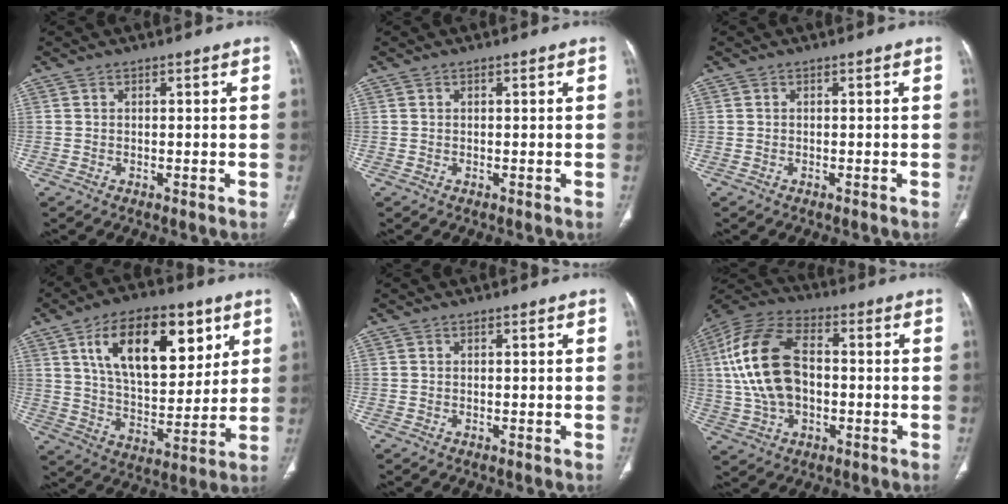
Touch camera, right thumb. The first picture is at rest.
{"total": 0.0}
{"total": 0.0}
{"total": 20.7, "force": [8.8, 10.8, 15.4], "torque": [-0.200, -0.033, 0.152]}
{"total": 0.0}
{"total": 17.4, "force": [0.5, 10.6, 13.8], "torque": [-0.275, 0.026, 0.006]}